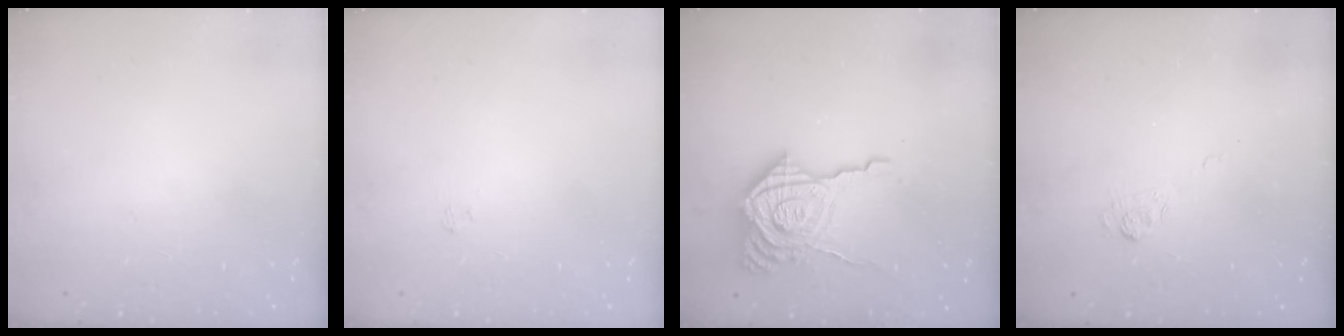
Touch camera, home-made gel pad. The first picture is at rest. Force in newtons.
{"total": 1.7, "press": 1.2, "slide": 1.1}
{"total": 20.6, "press": 20.5, "slide": 1.6}
{"total": 3.2, "press": 2.8, "slide": 1.5}